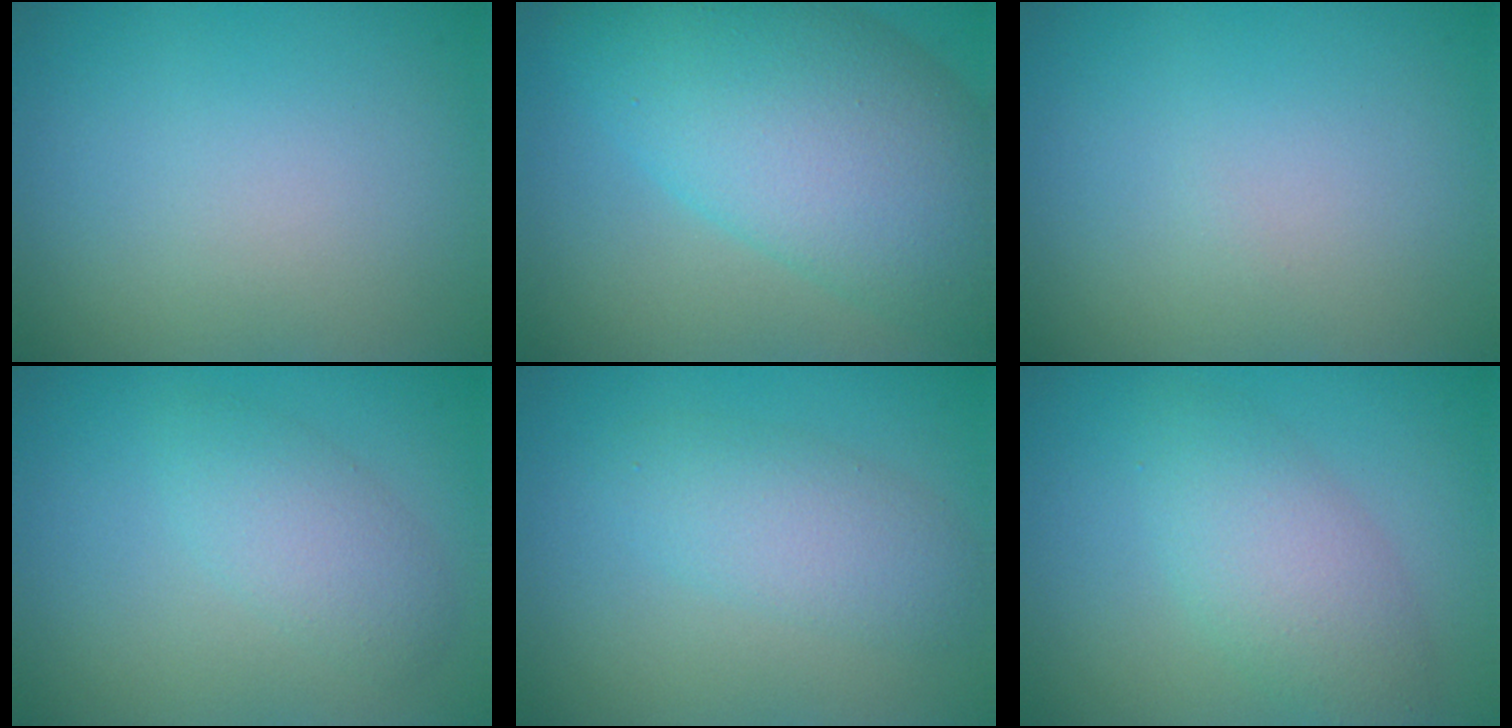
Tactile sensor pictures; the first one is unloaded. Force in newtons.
{"total": 11.4, "press": 11.4, "slide": 0.3}
{"total": 0.0}
{"total": 2.7, "press": 2.7, "slide": 0.1}
{"total": 3.2, "press": 3.2, "slide": 0.1}
{"total": 4.0, "press": 4.0, "slide": 0.0}